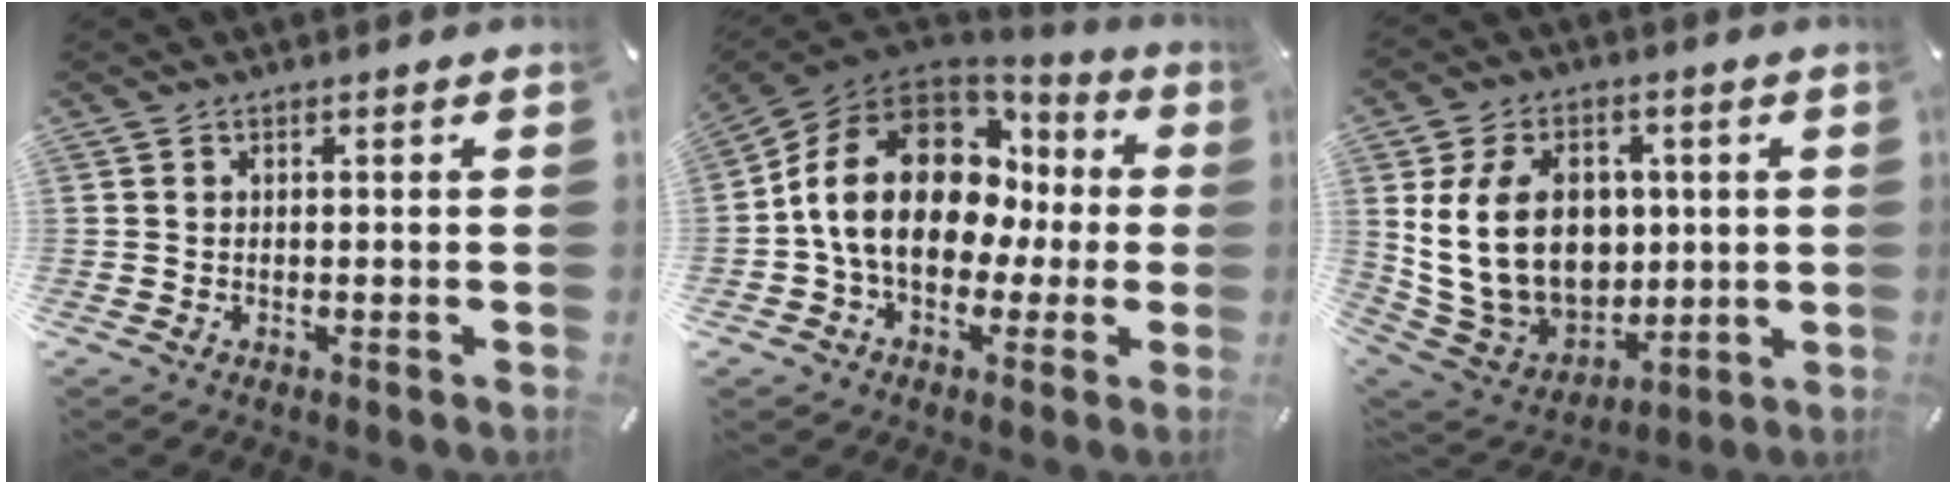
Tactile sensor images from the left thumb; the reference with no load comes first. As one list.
[{"total": 18.5, "force": [1.3, 13.8, 12.1], "torque": [-0.242, 0.000, 0.026]}, {"total": 20.1, "force": [2.5, 15.5, 12.6], "torque": [-0.258, -0.014, 0.052]}]